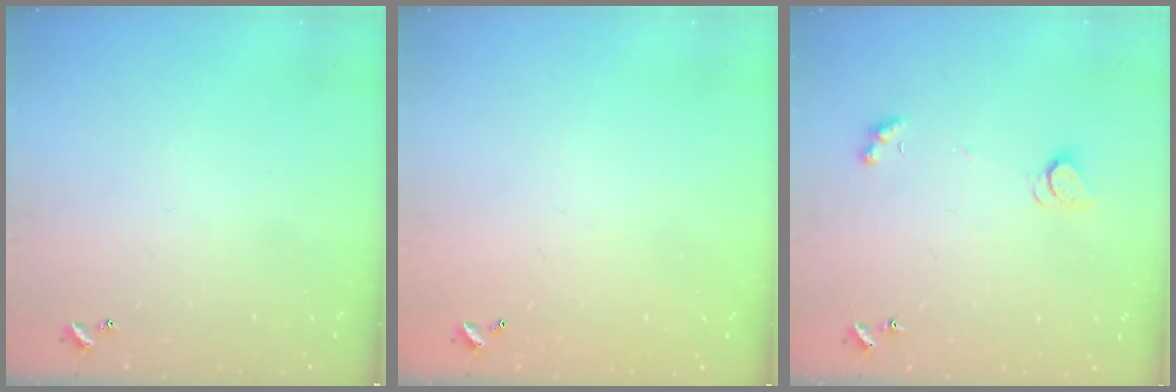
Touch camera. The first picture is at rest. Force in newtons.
{"total": 2.8, "press": 2.8, "slide": 0.1}
{"total": 2.1, "press": 2.1, "slide": 0.4}